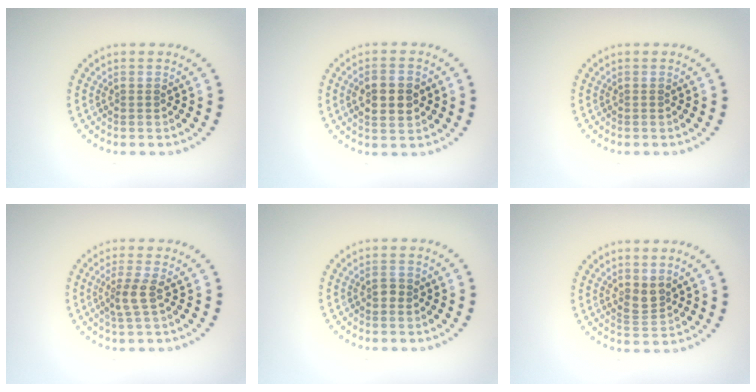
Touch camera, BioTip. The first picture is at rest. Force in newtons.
{"total": 3.6, "press": 3.6, "slide": 0.0}
{"total": 0.0}
{"total": 2.1, "press": 1.6, "slide": 1.3}
{"total": 0.8, "press": 0.8, "slide": 0.1}
{"total": 1.8, "press": 1.5, "slide": 1.1}